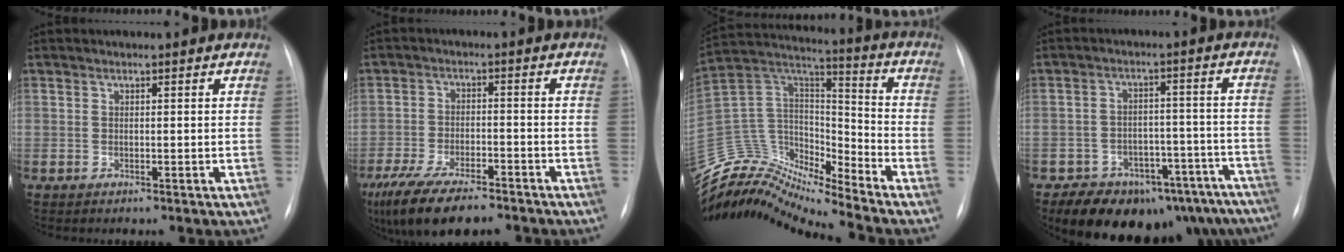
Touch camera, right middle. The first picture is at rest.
{"total": 14.2, "force": [-10.8, 4.1, 8.1], "torque": [-0.165, -0.025, -0.178]}
{"total": 16.3, "force": [-15.7, 2.1, 3.6], "torque": [-0.069, 0.081, -0.291]}
{"total": 19.7, "force": [-16.2, 8.8, 7.1], "torque": [-0.062, 0.033, -0.202]}